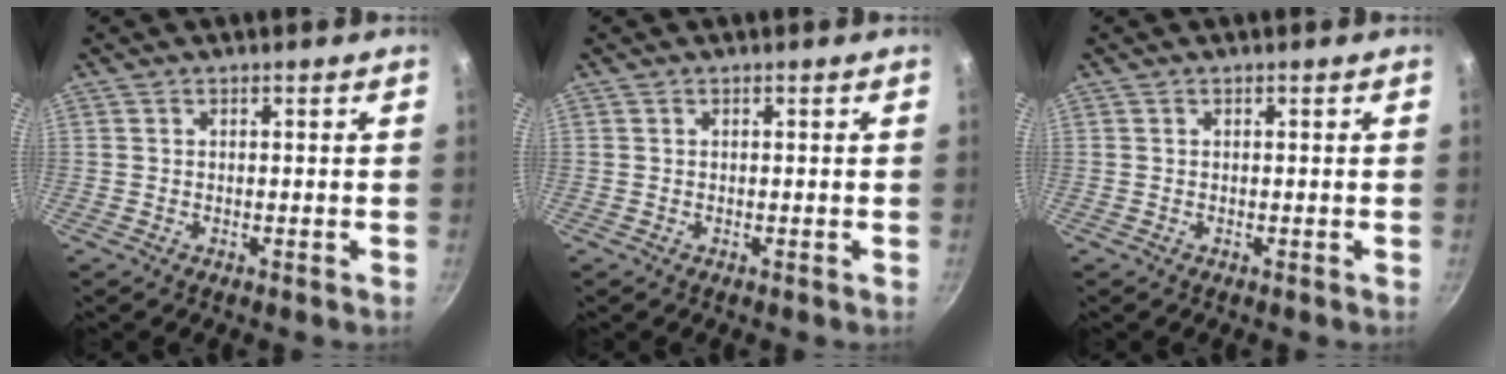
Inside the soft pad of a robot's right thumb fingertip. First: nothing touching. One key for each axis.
{"total": 0.0}
{"total": 0.0}